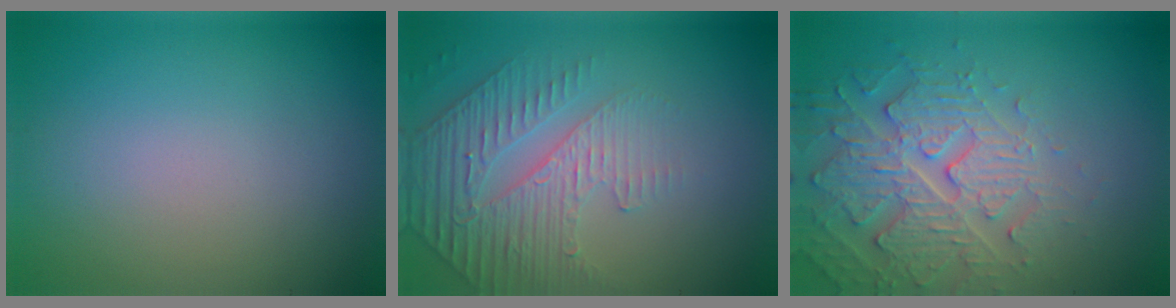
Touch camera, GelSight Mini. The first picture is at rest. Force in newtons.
{"total": 4.7, "press": 3.3, "slide": 3.4}
{"total": 4.7, "press": 4.3, "slide": 1.9}